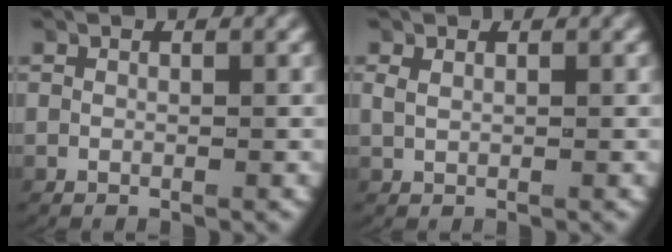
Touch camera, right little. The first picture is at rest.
{"total": 0.9, "force": [0.4, 0.6, 0.6], "torque": [-0.013, 0.002, 0.011]}